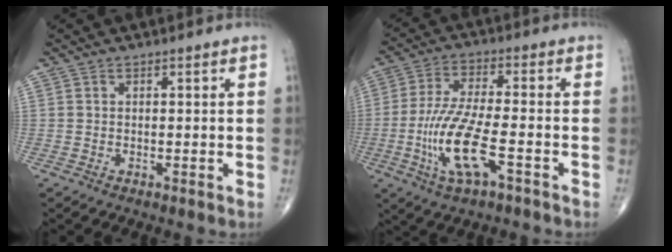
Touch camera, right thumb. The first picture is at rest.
{"total": 12.2, "force": [-4.1, 3.5, 10.9], "torque": [-0.231, 0.013, -0.075]}